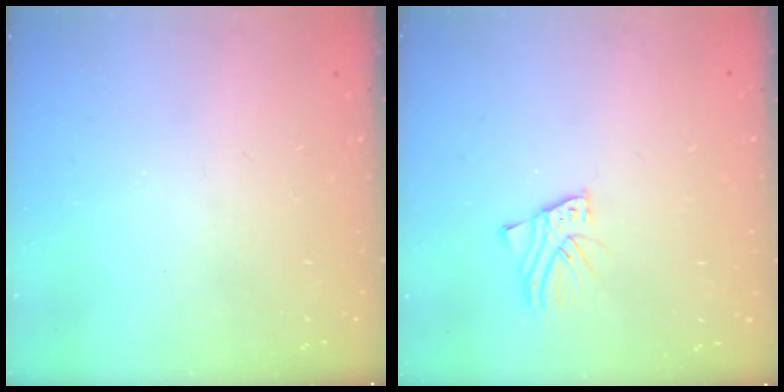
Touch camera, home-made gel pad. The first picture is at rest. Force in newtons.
{"total": 2.5, "press": 2.5, "slide": 0.2}